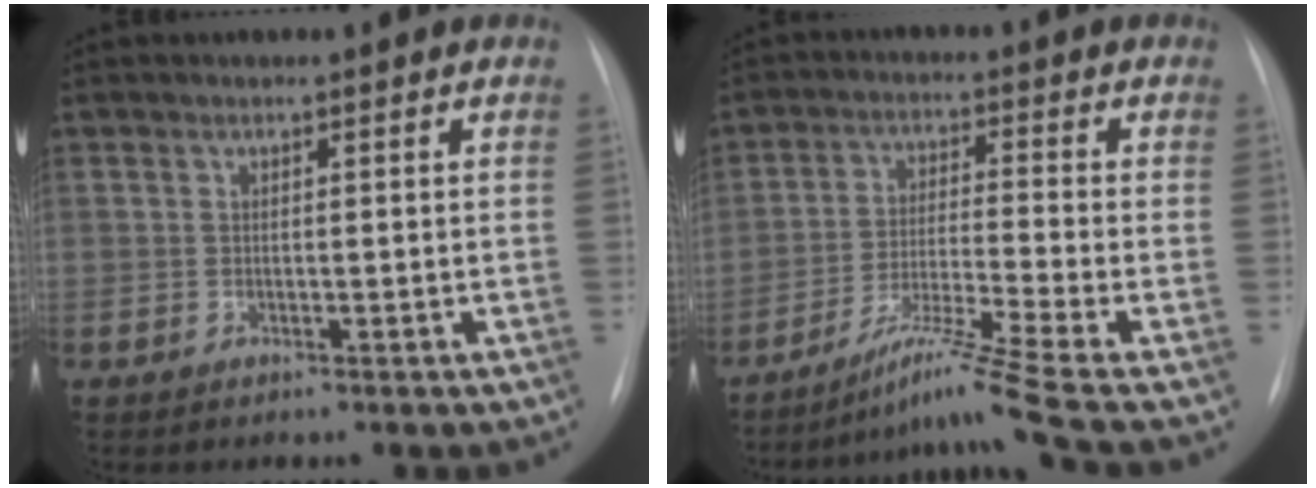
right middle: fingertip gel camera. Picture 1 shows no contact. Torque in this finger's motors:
{"motor_torque": [-0.30, -0.54, -0.04, 0.04]}